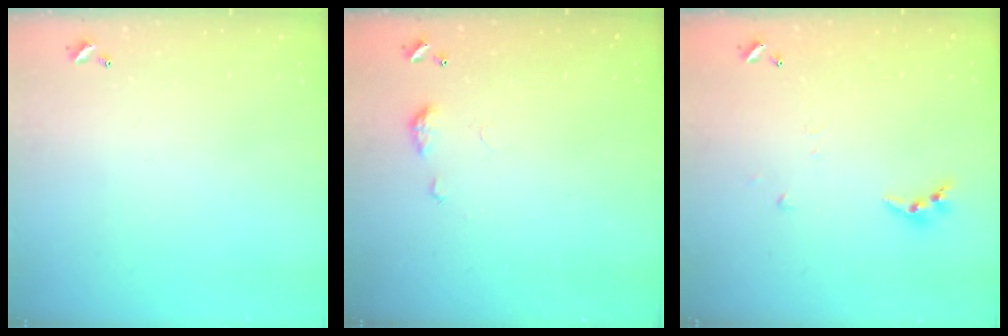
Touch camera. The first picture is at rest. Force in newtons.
{"total": 5.4, "press": 5.3, "slide": 0.7}
{"total": 4.8, "press": 4.8, "slide": 0.6}